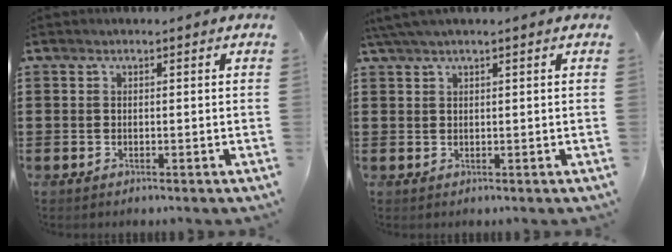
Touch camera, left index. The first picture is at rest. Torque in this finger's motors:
{"motor_torque": [0.23, -0.34, 0.34, 0.11]}